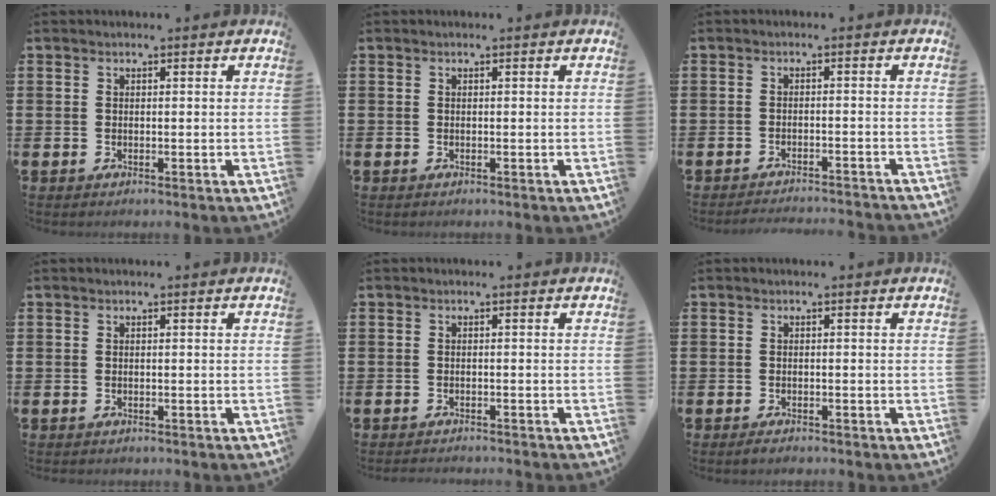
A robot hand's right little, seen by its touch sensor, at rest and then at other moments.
{"total": 0.0}
{"total": 1.8, "force": [-1.8, -0.2, 0.0], "torque": [-0.002, 0.005, -0.038]}
{"total": 0.0}
{"total": 0.9, "force": [-0.8, 0.0, -0.1], "torque": [-0.001, 0.000, -0.018]}
{"total": 0.8, "force": [-0.7, 0.2, 0.3], "torque": [-0.008, -0.003, -0.013]}